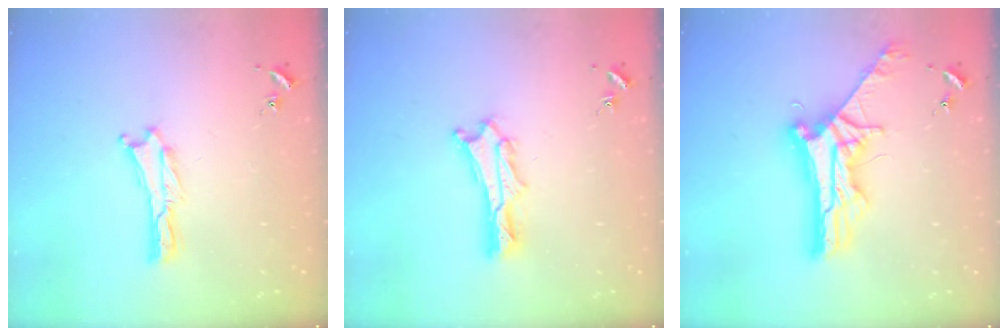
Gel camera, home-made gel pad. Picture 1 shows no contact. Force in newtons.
{"total": 2.7, "press": 2.7, "slide": 0.4}
{"total": 9.0, "press": 8.9, "slide": 0.9}